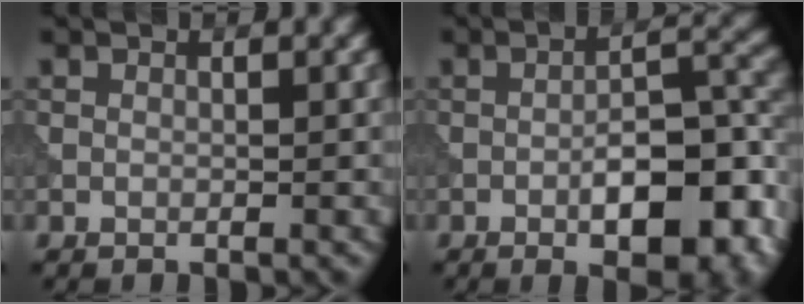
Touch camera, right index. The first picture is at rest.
{"total": 9.5, "force": [-3.8, 3.6, 8.0], "torque": [-0.108, 0.007, -0.050]}